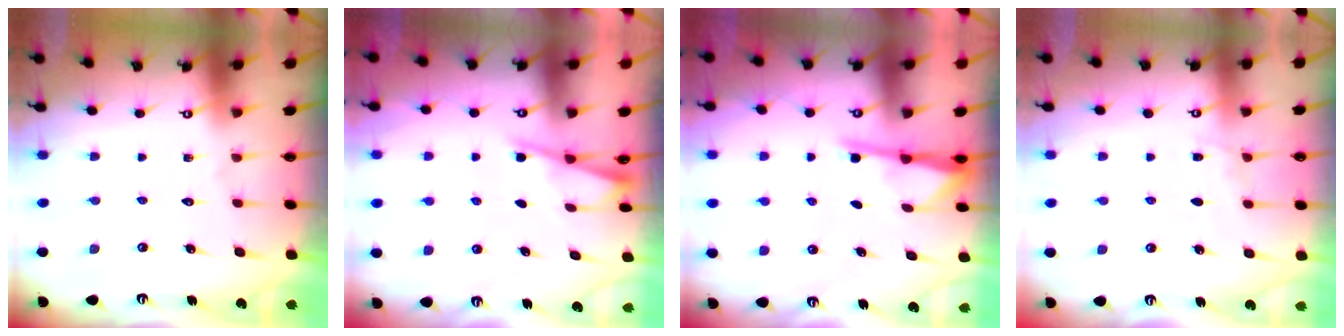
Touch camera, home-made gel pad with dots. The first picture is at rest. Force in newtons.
{"total": 1.6, "press": 1.6, "slide": 0.2}
{"total": 2.8, "press": 2.8, "slide": 0.5}
{"total": 3.6, "press": 3.6, "slide": 0.5}